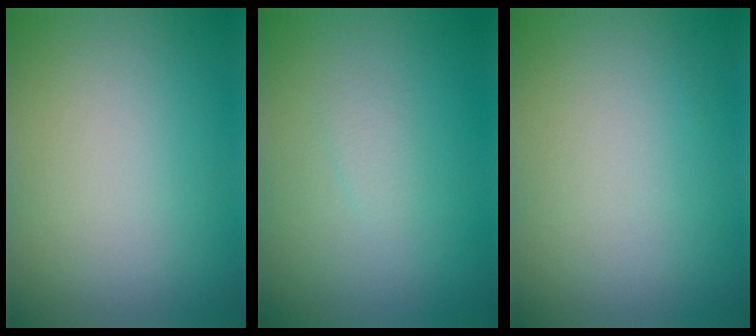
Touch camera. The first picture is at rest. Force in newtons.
{"total": 0.8, "press": 0.8, "slide": 0.1}
{"total": 0.0}